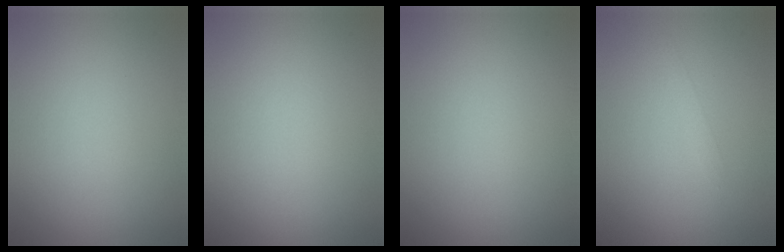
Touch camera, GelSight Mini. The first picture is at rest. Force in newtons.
{"total": 0.0}
{"total": 0.0}
{"total": 0.8, "press": 0.8, "slide": 0.1}